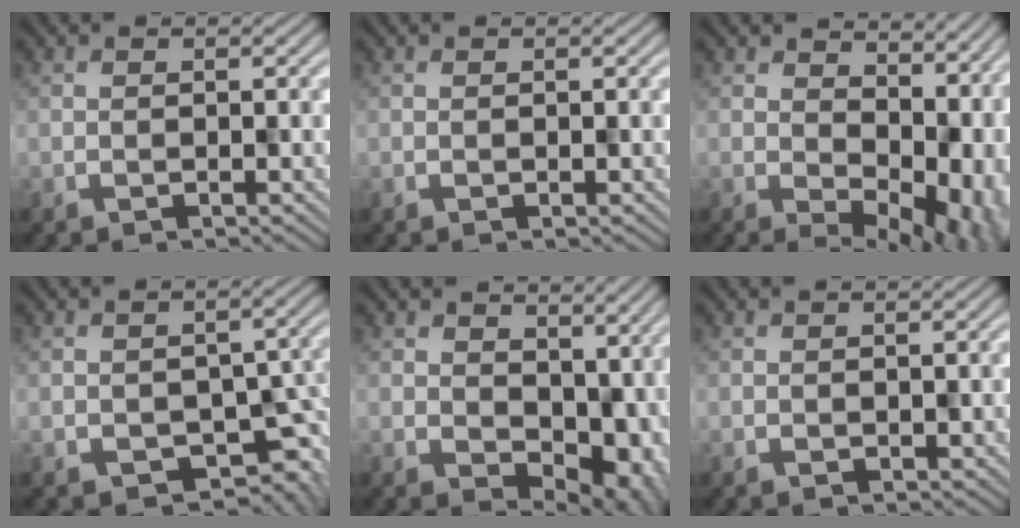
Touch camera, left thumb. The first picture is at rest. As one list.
[{"total": 0.0}, {"total": 13.5, "force": [1.3, 8.5, 10.3], "torque": [-0.114, -0.037, 0.063]}, {"total": 5.4, "force": [-2.4, 3.9, 2.9], "torque": [-0.026, -0.023, -0.022]}, {"total": 8.5, "force": [0.9, 6.1, 5.8], "torque": [-0.074, -0.032, 0.031]}, {"total": 0.6, "force": [0.1, 0.3, -0.5], "torque": [0.008, -0.005, 0.005]}]